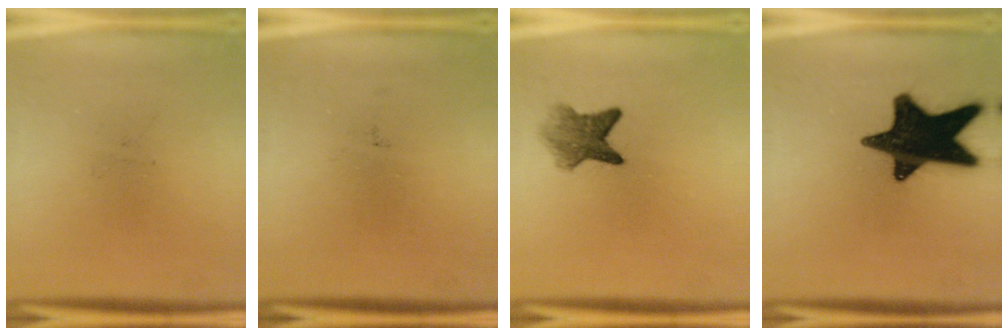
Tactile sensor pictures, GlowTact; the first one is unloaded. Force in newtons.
{"total": 0.0}
{"total": 4.7}
{"total": 18.8}